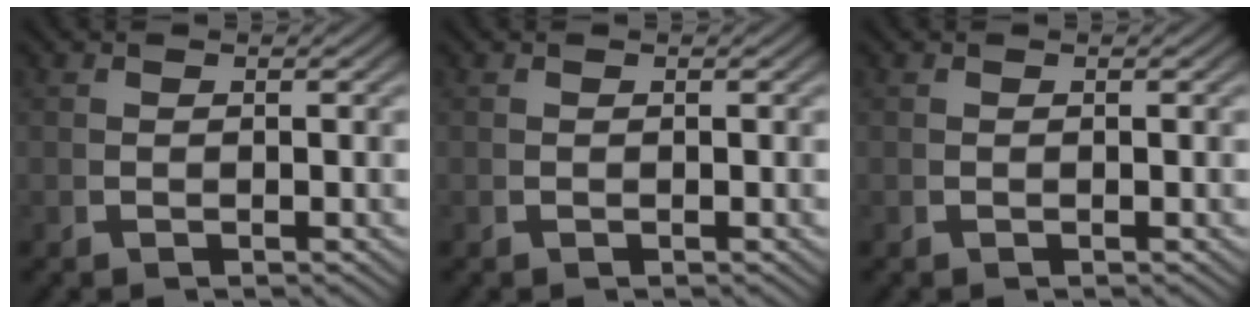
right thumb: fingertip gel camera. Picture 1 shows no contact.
{"total": 0.0}
{"total": 0.0}